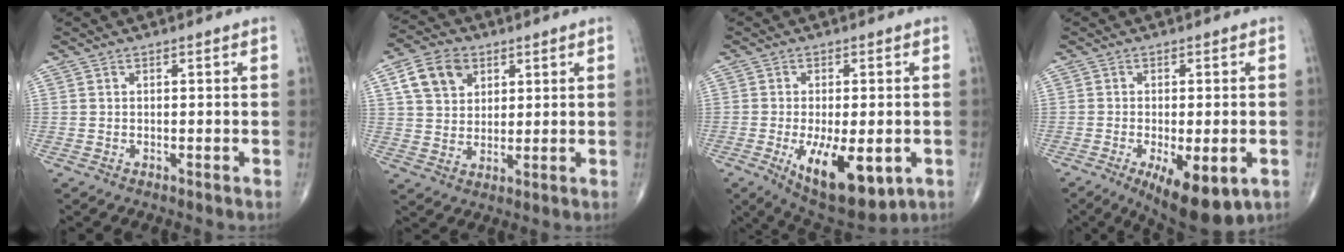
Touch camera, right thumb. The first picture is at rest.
{"total": 9.3, "force": [3.9, 6.9, 4.9], "torque": [-0.068, -0.007, 0.071]}
{"total": 14.6, "force": [-4.6, 6.2, 12.4], "torque": [-0.191, -0.018, -0.053]}
{"total": 11.9, "force": [-4.8, 4.5, 10.0], "torque": [-0.146, -0.013, -0.063]}